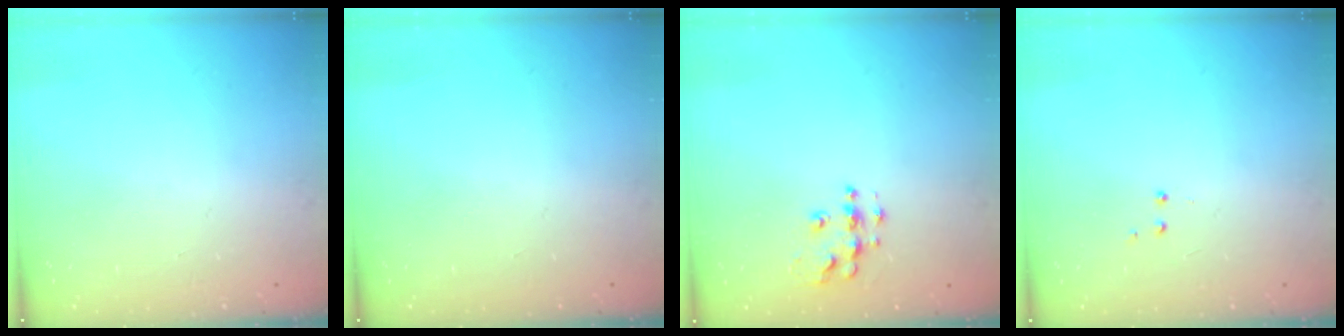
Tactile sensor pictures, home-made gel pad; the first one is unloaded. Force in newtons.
{"total": 0.0}
{"total": 7.0, "press": 7.0, "slide": 0.3}
{"total": 2.9, "press": 2.8, "slide": 0.7}